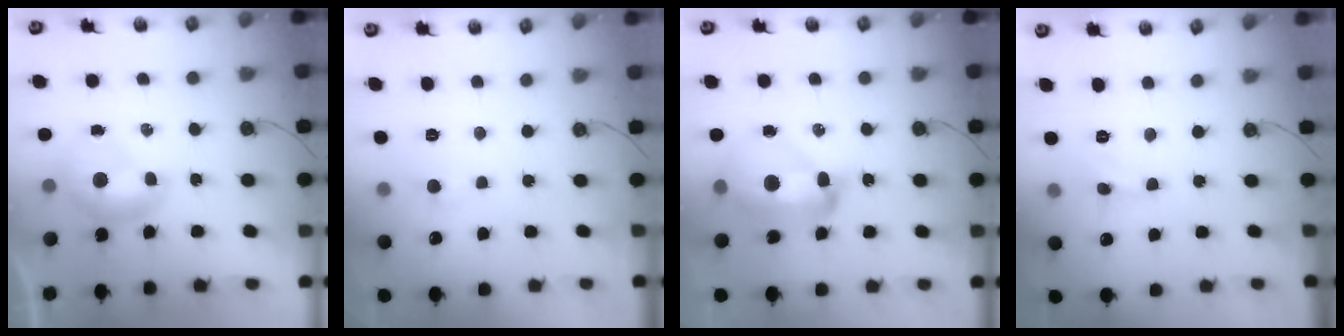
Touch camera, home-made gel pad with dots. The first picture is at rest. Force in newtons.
{"total": 0.6, "press": 0.5, "slide": 0.4}
{"total": 11.5, "press": 11.4, "slide": 1.3}
{"total": 1.6, "press": 1.5, "slide": 0.4}